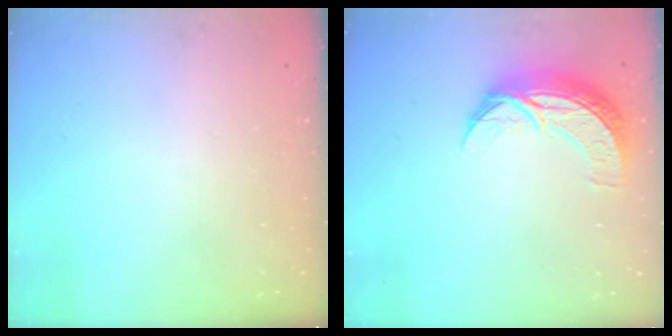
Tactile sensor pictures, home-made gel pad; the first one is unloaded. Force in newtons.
{"total": 10.1, "press": 10.1, "slide": 0.8}